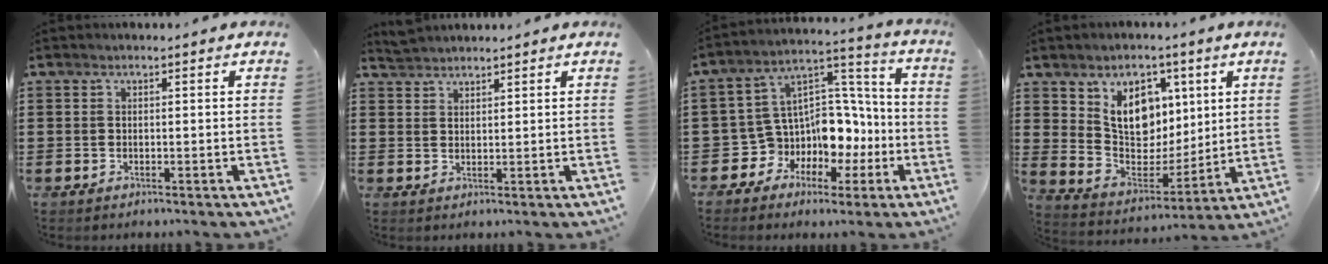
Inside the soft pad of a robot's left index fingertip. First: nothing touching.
{"total": 2.0, "force": [2.0, 0.0, -0.1], "torque": [-0.003, 0.001, 0.041]}
{"total": 8.5, "force": [-2.0, 7.8, 2.8], "torque": [-0.079, -0.017, -0.026]}
{"total": 9.6, "force": [4.7, 7.4, 4.0], "torque": [-0.090, -0.013, 0.091]}